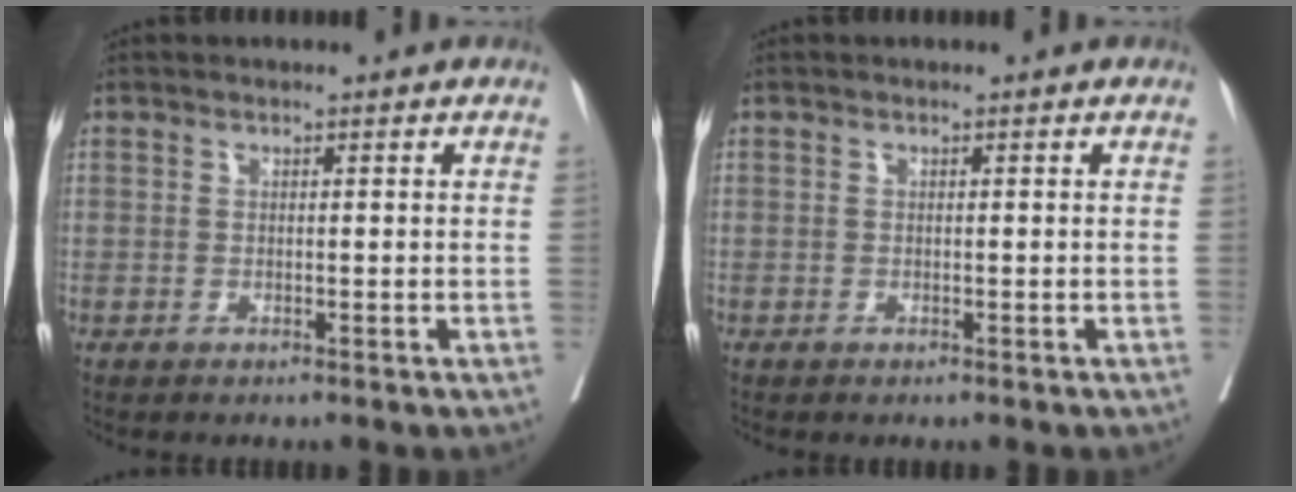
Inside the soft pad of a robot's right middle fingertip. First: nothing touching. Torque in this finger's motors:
{"motor_torque": [1.02, -1.11, 0.17, 0.04]}